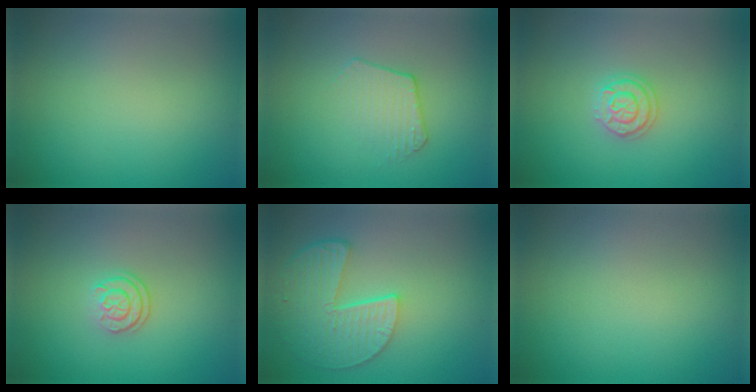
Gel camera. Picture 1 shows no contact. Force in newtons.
{"total": 1.8, "press": 1.1, "slide": 1.4}
{"total": 2.0, "press": 2.0, "slide": 0.3}
{"total": 2.3, "press": 1.7, "slide": 1.5}
{"total": 5.4, "press": 4.3, "slide": 3.2}
{"total": 0.0}